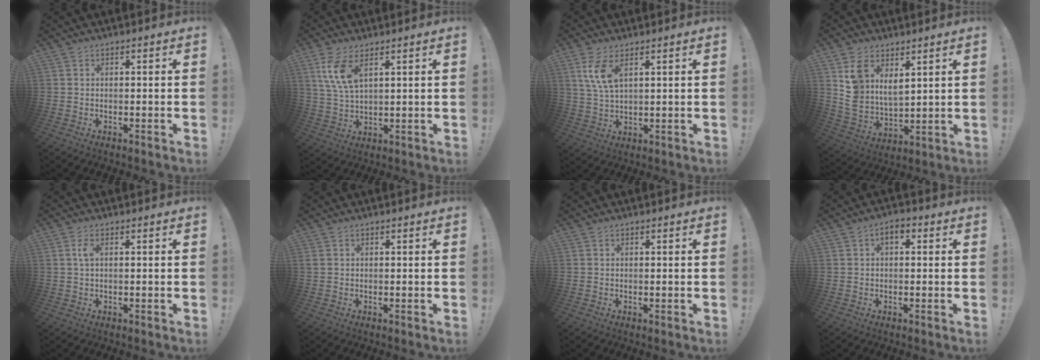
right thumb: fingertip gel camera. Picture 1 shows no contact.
{"total": 8.7, "force": [4.5, 3.6, 6.6], "torque": [-0.123, -0.018, 0.080]}
{"total": 7.7, "force": [3.6, 3.0, 6.0], "torque": [-0.111, -0.016, 0.063]}
{"total": 10.4, "force": [6.3, 6.6, 5.0], "torque": [-0.092, -0.044, 0.124]}
{"total": 2.4, "force": [0.4, 0.8, 2.2], "torque": [-0.044, 0.003, 0.007]}
{"total": 0.6, "force": [0.2, 0.4, 0.3], "torque": [-0.014, 0.005, 0.006]}
{"total": 0.0}
{"total": 3.3, "force": [0.3, 1.9, 2.7], "torque": [-0.037, 0.006, 0.001]}